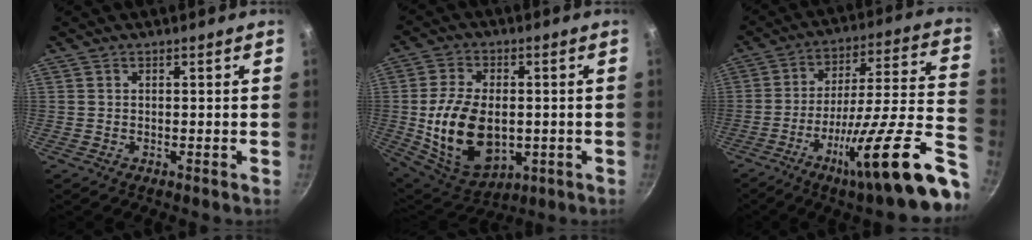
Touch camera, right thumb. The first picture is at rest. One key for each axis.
{"total": 17.0, "fx": -1.4, "fy": 10.7, "fz": 13.1, "tx": -0.224, "ty": -0.002, "tz": -0.006}
{"total": 25.7, "fx": -11.8, "fy": 3.9, "fz": 22.4, "tx": -0.296, "ty": 0.043, "tz": -0.192}